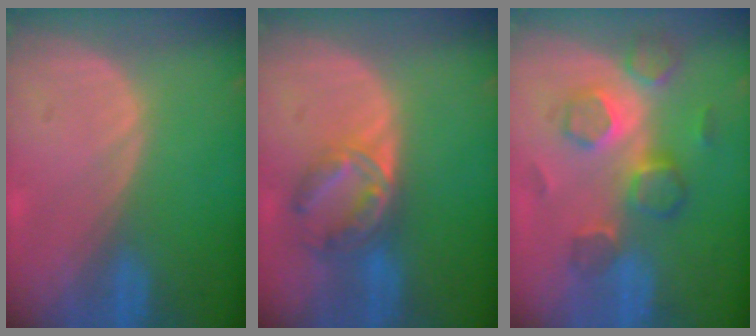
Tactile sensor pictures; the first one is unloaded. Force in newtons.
{"total": 7.1, "press": 6.1, "slide": 3.7}
{"total": 8.8, "press": 7.7, "slide": 4.2}